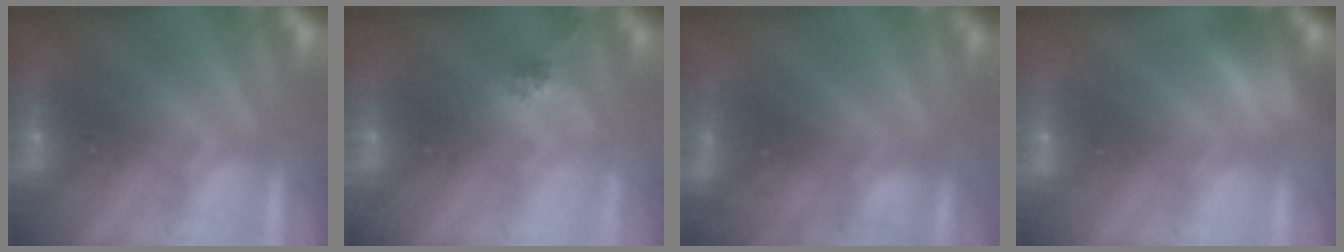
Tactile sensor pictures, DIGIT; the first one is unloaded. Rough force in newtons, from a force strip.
{"total": 2.3}
{"total": 4.7}
{"total": 2.7}